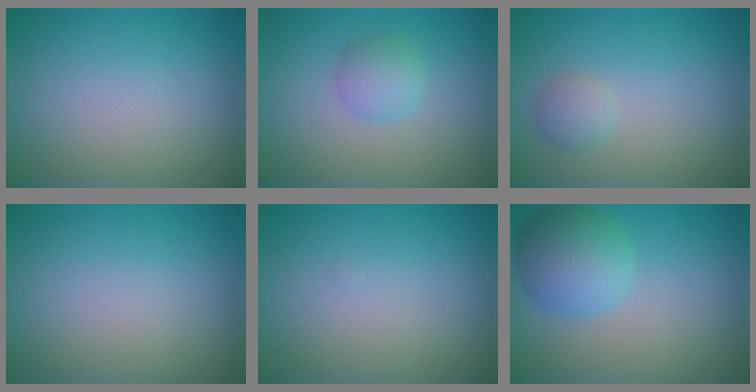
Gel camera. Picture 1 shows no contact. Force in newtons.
{"total": 2.1, "press": 2.1, "slide": 0.1}
{"total": 1.5, "press": 1.5, "slide": 0.0}
{"total": 0.0}
{"total": 0.0}
{"total": 5.2, "press": 5.2, "slide": 0.2}